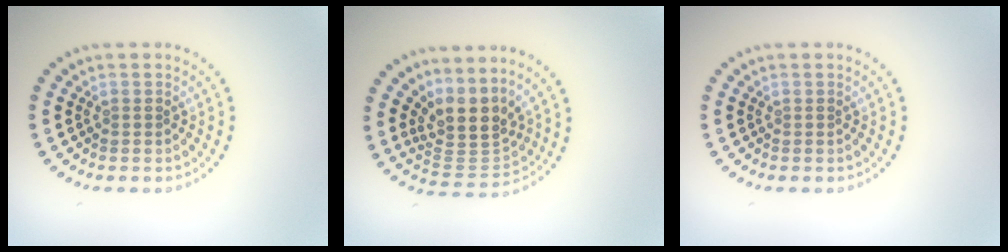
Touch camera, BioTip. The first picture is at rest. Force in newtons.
{"total": 4.1, "press": 3.1, "slide": 2.8}
{"total": 0.0}